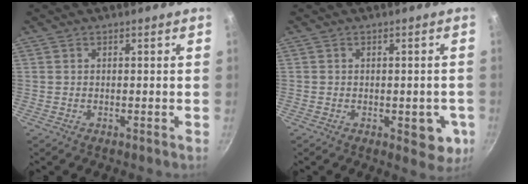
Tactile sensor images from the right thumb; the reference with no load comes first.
{"total": 6.6, "force": [-1.7, 3.6, 5.3], "torque": [-0.035, 0.002, -0.019]}